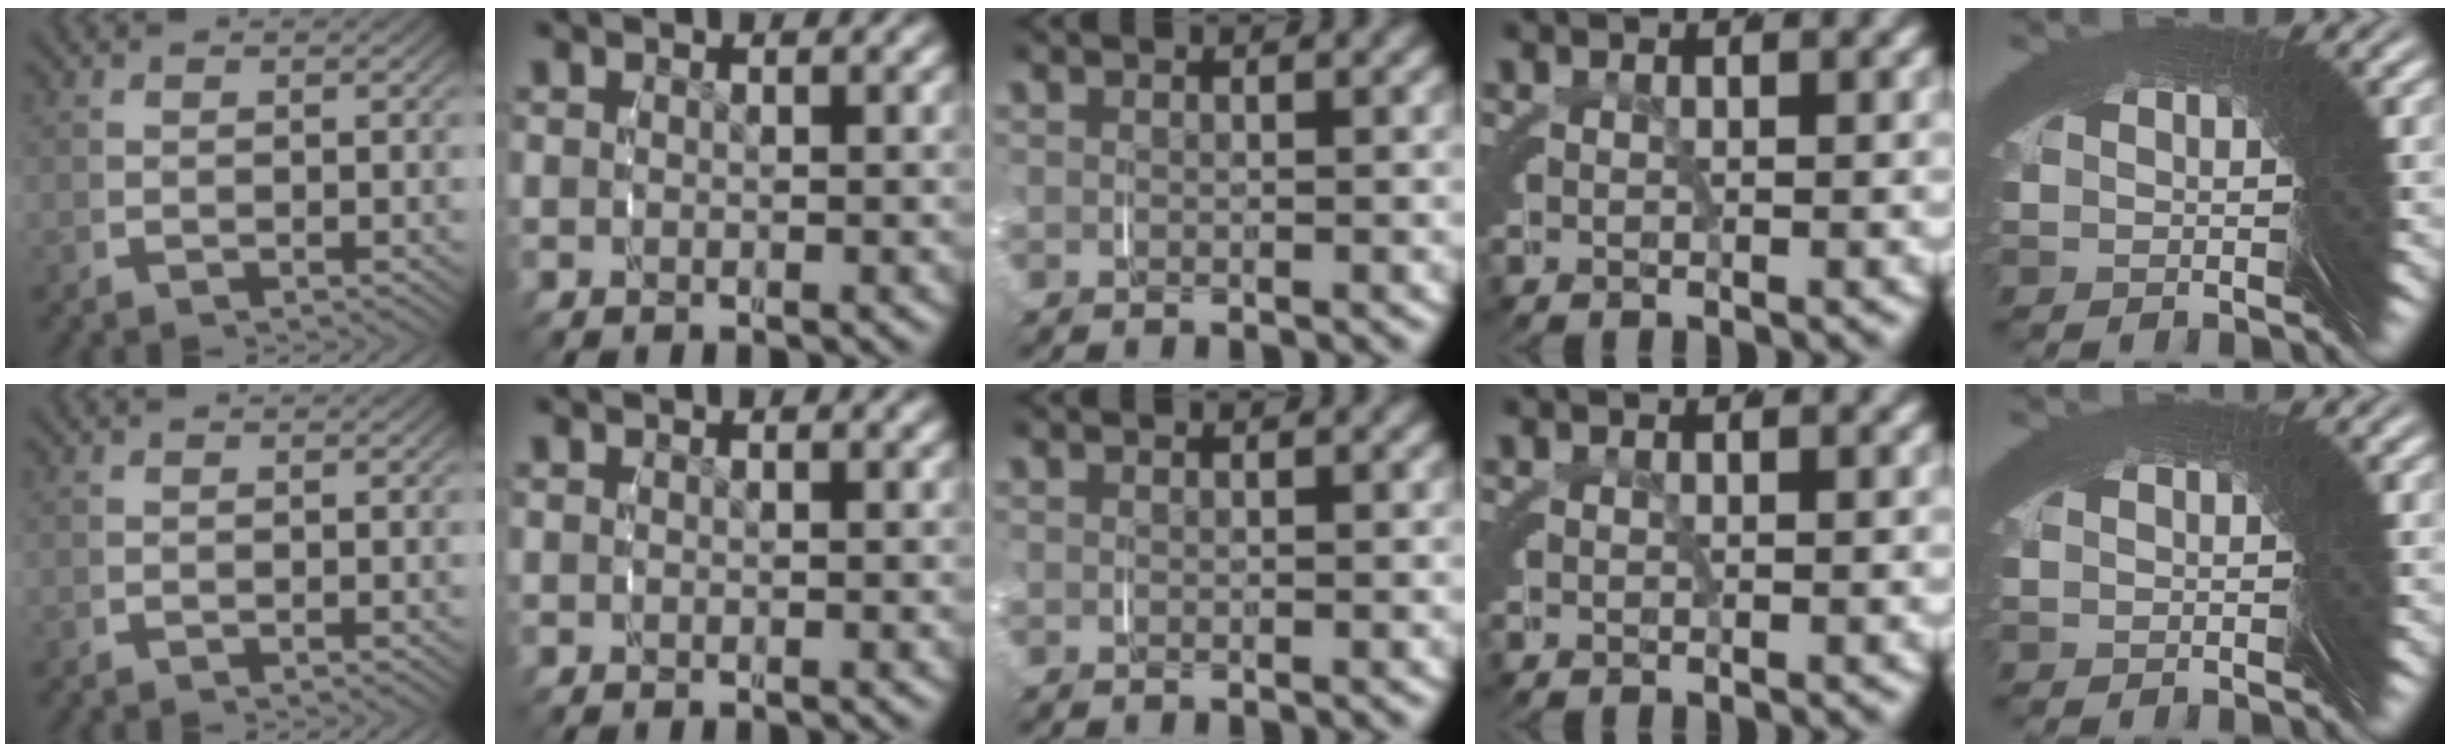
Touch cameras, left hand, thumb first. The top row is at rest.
{}